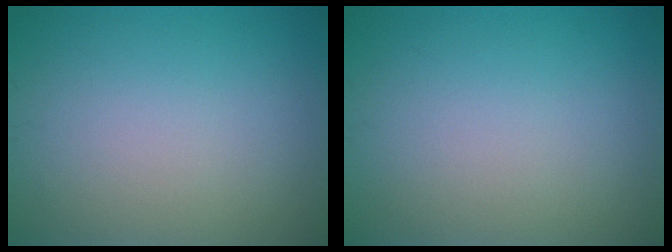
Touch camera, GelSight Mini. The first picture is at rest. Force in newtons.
{"total": 0.0}